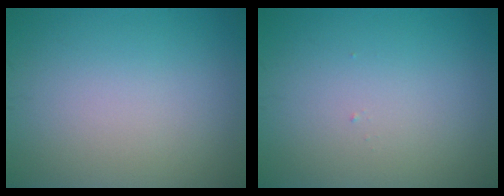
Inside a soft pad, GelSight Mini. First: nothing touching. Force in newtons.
{"total": 0.0}